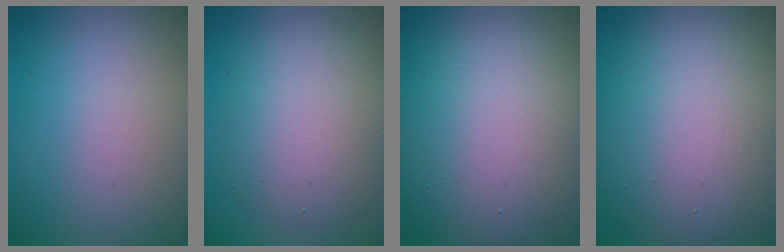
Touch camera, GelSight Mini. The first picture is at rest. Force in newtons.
{"total": 5.6, "press": 5.6, "slide": 0.3}
{"total": 15.3, "press": 15.2, "slide": 0.8}
{"total": 13.1, "press": 13.0, "slide": 0.6}